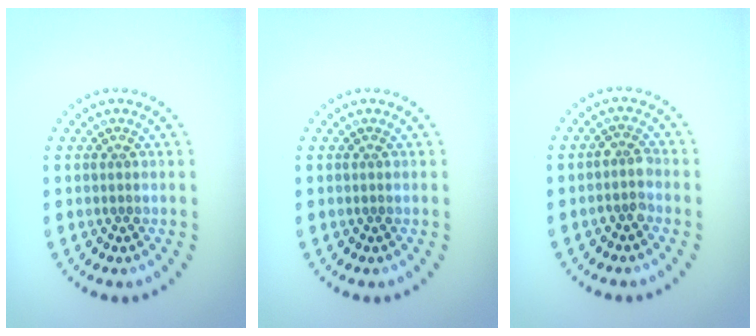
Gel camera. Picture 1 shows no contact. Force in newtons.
{"total": 0.0}
{"total": 1.8, "press": 1.5, "slide": 0.9}